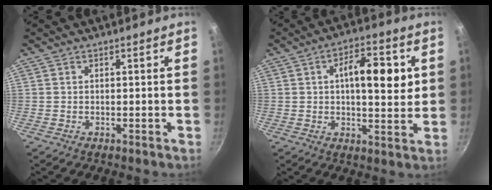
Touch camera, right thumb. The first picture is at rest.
{"total": 11.2, "force": [2.2, 5.0, 9.9], "torque": [-0.122, -0.002, 0.022]}